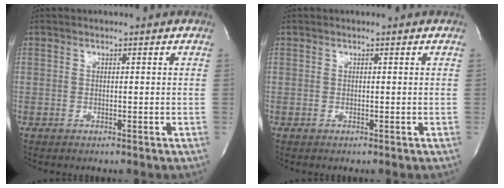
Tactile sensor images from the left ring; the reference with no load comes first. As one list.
[{"total": 0.0}]